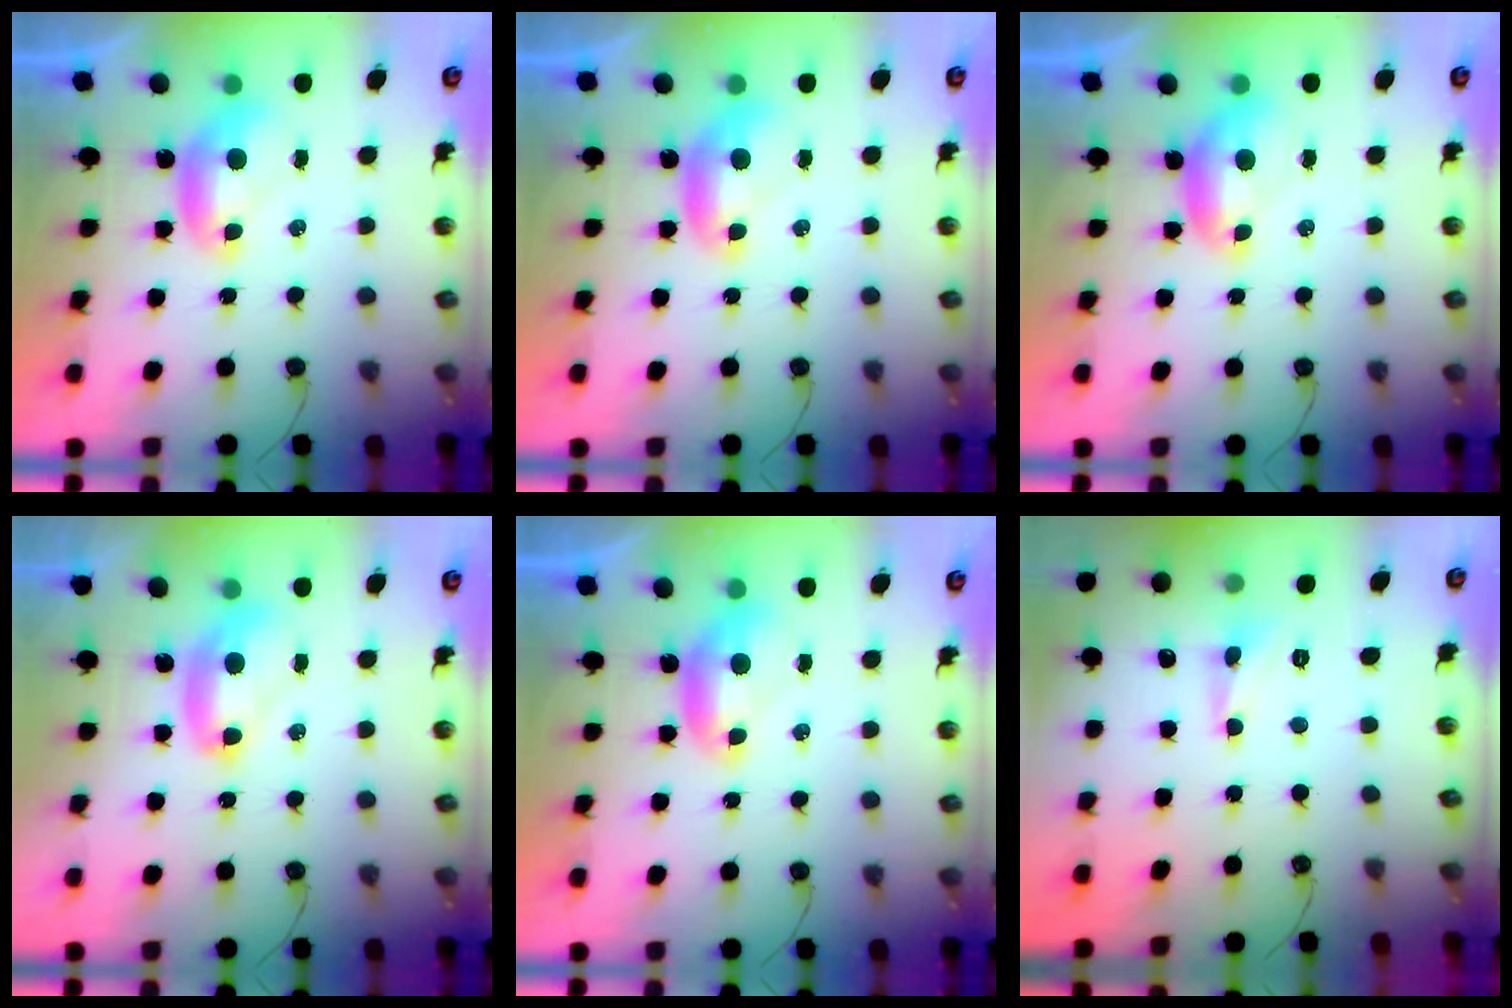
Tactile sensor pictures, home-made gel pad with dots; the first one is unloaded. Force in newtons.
{"total": 0.0}
{"total": 0.0}
{"total": 2.6, "press": 2.6, "slide": 0.1}
{"total": 0.0}
{"total": 2.4, "press": 2.3, "slide": 0.5}